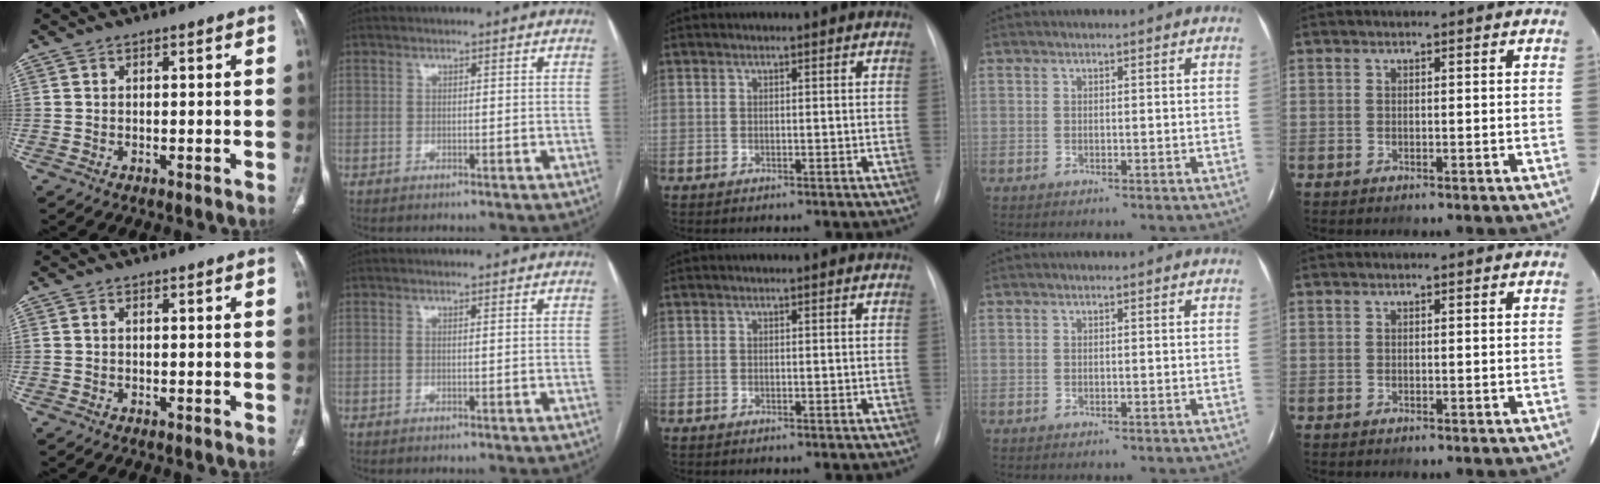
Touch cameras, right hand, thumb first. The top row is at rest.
{"thumb": {"total": 0.6, "force": [0.0, 0.4, 0.5], "torque": [-0.013, 0.005, 0.004]}}